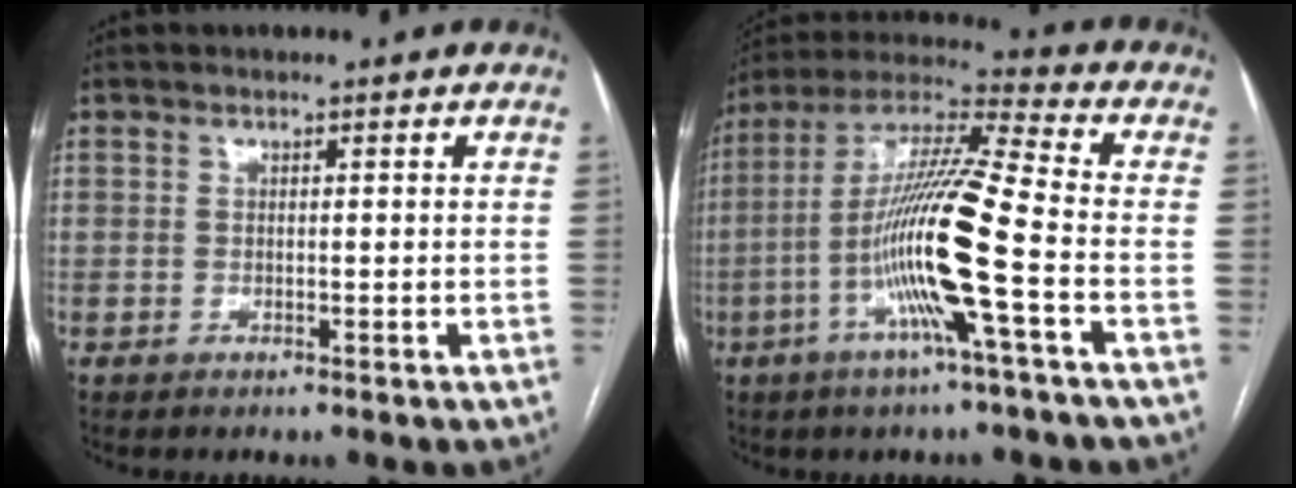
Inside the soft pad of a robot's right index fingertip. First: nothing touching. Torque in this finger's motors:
{"motor_torque": [2.14, 0.00, 1.05, 0.21]}